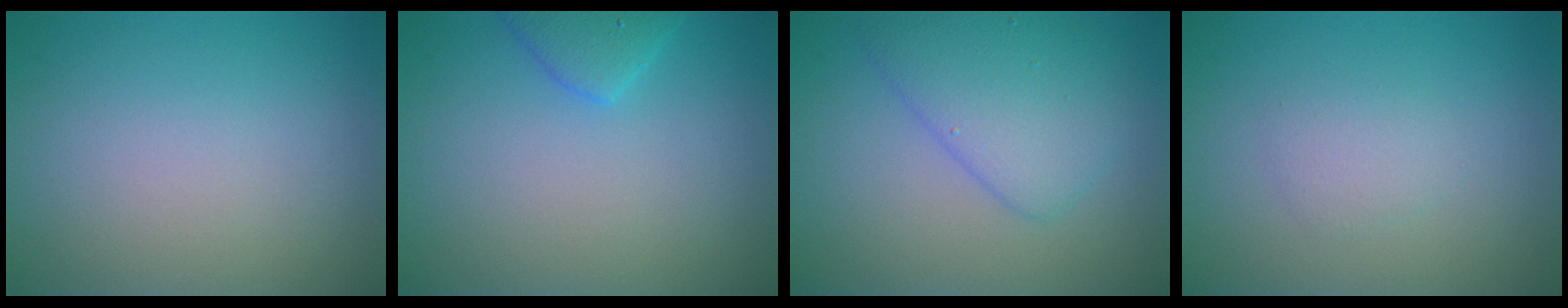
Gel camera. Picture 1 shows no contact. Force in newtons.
{"total": 2.3, "press": 2.3, "slide": 0.2}
{"total": 4.6, "press": 4.6, "slide": 0.1}
{"total": 1.5, "press": 1.5, "slide": 0.0}